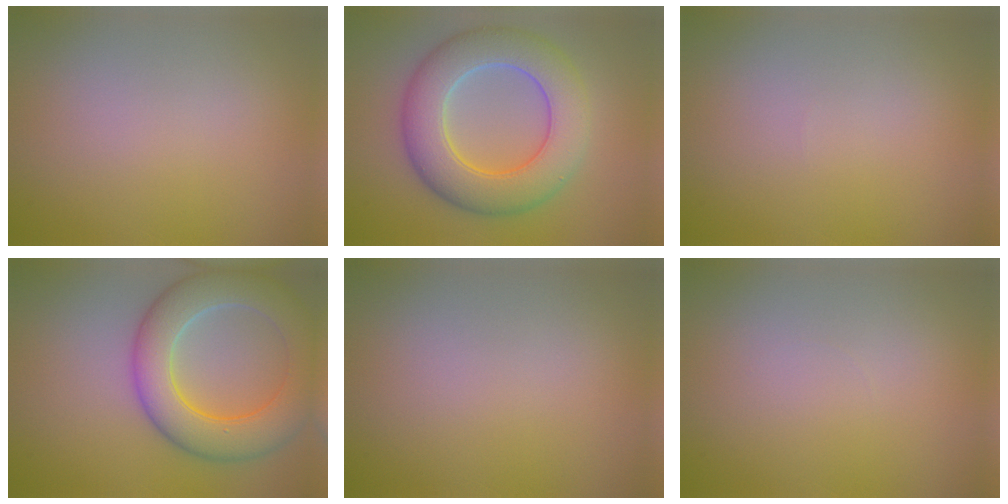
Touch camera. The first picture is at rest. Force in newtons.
{"total": 8.4, "press": 8.3, "slide": 0.6}
{"total": 0.0}
{"total": 8.6, "press": 8.6, "slide": 0.5}
{"total": 0.0}
{"total": 0.0}